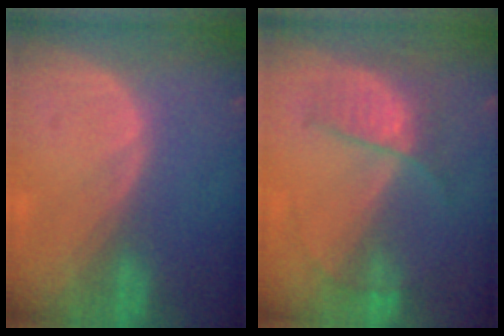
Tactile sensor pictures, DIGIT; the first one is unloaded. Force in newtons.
{"total": 5.9, "press": 5.6, "slide": 1.8}